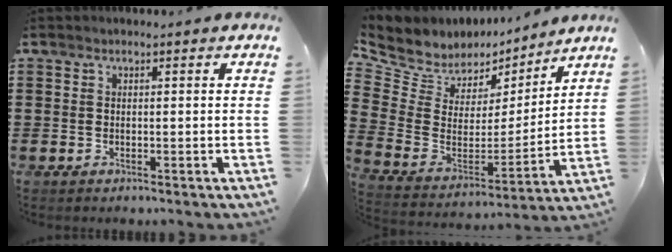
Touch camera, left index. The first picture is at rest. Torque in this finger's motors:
{"motor_torque": [1.07, -1.07, 0.28, 0.02]}